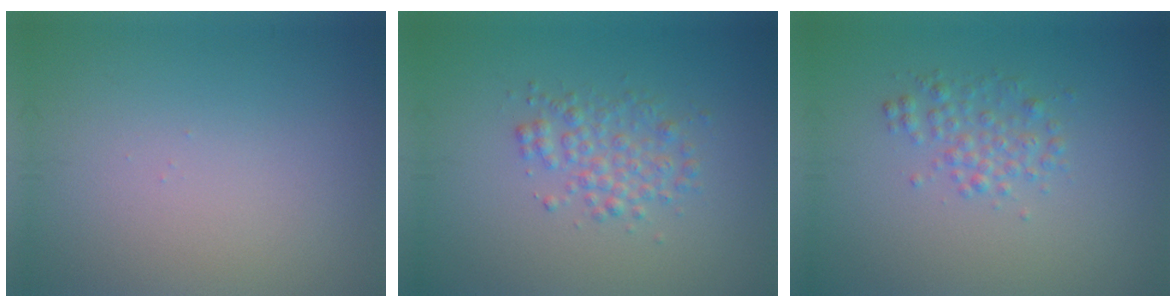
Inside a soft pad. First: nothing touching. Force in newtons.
{"total": 2.6, "press": 2.6, "slide": 0.0}
{"total": 2.0, "press": 2.0, "slide": 0.1}